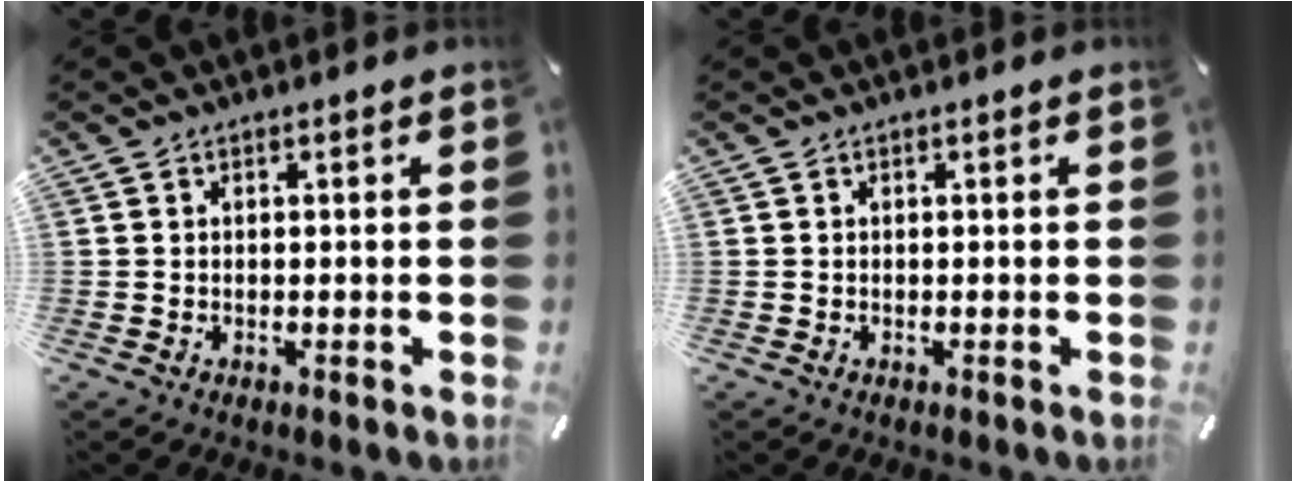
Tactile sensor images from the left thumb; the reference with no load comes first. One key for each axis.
{"total": 0.0}